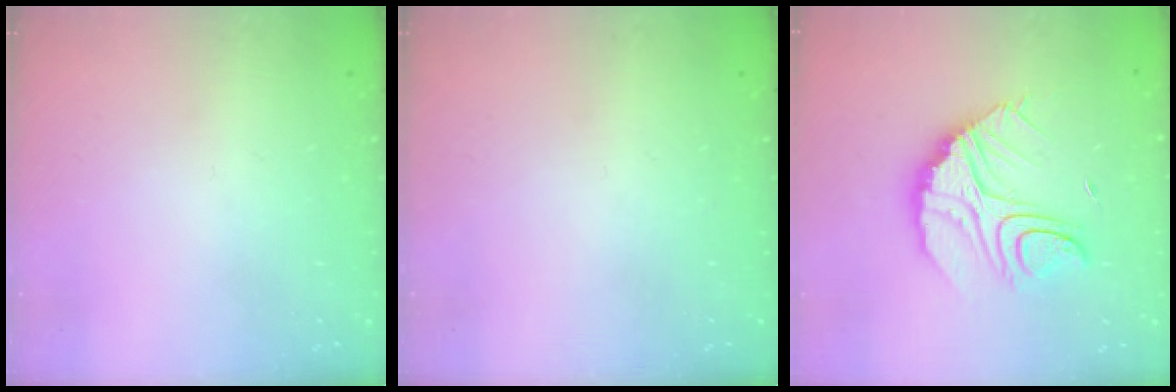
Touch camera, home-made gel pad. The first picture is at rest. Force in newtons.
{"total": 0.0}
{"total": 13.3, "press": 13.3, "slide": 0.9}